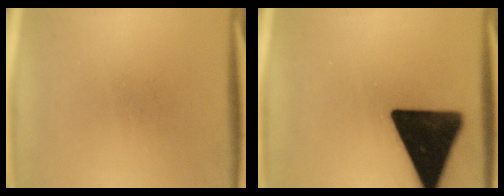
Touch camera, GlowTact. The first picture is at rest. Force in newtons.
{"total": 19.5}